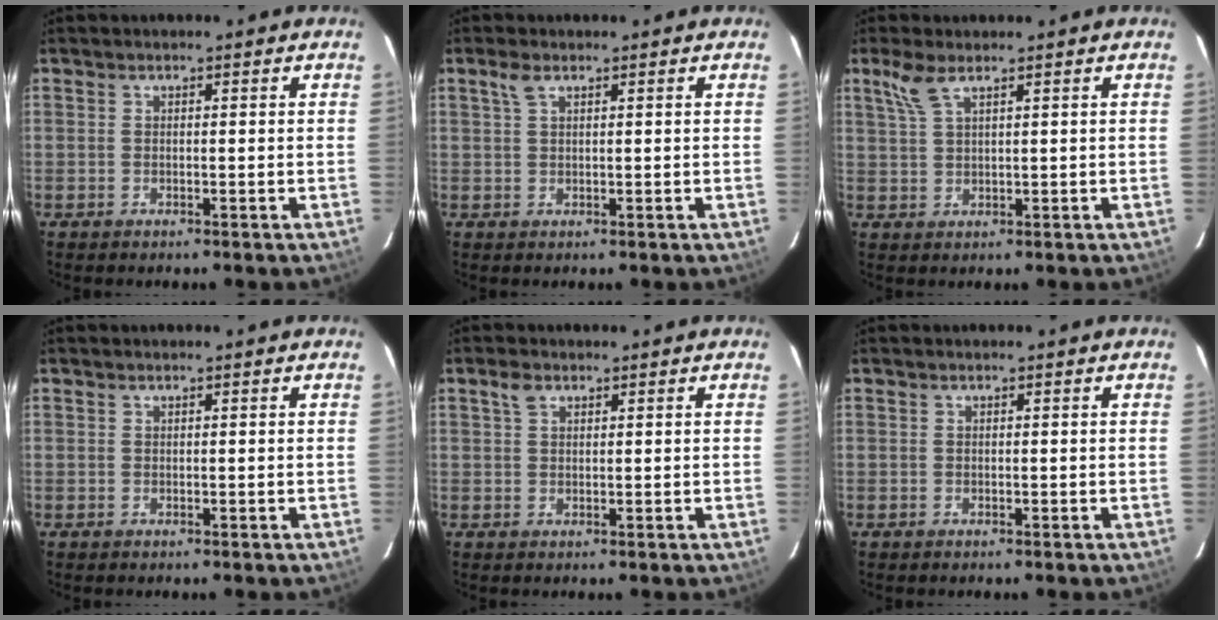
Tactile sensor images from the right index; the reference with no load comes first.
{"total": 2.0, "force": [1.2, 0.8, 1.4], "torque": [-0.031, 0.007, 0.024]}
{"total": 3.7, "force": [2.5, 0.9, 2.6], "torque": [-0.057, 0.007, 0.056]}
{"total": 0.0}
{"total": 2.1, "force": [1.2, 1.3, 1.2], "torque": [-0.024, 0.008, 0.023]}
{"total": 0.0}